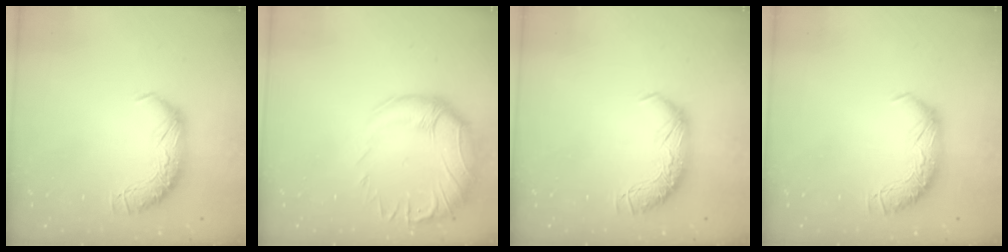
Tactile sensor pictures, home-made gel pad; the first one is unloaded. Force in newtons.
{"total": 3.4, "press": 1.0, "slide": 3.3}
{"total": 0.0}
{"total": 0.0}